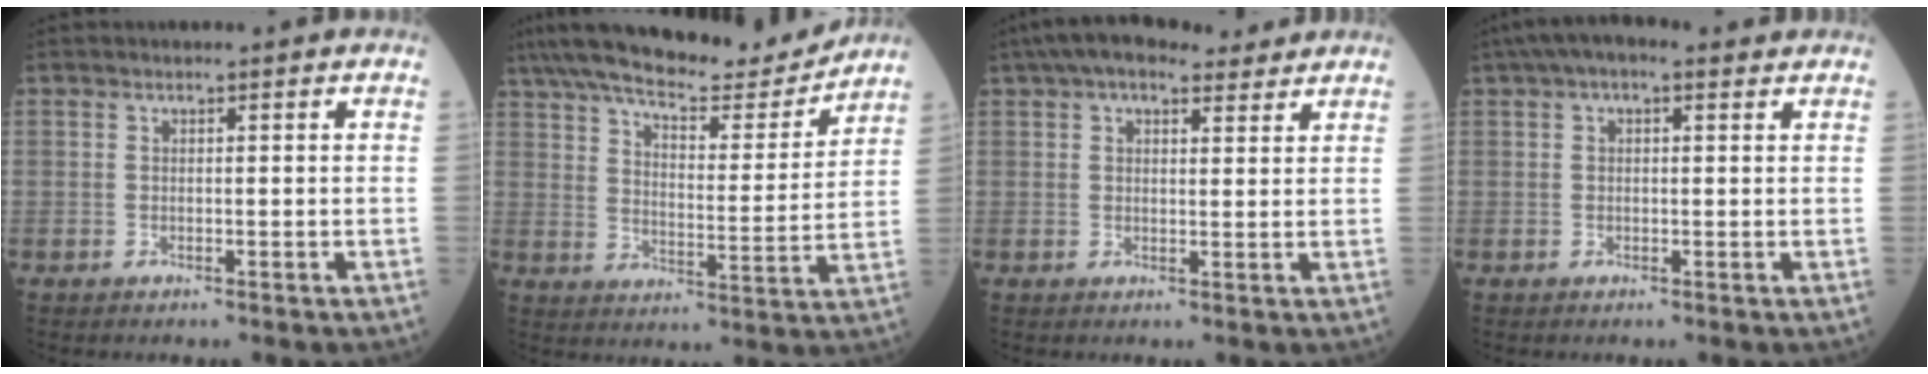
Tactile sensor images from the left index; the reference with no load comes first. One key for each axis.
{"total": 18.0, "fx": 16.1, "fy": 2.9, "fz": 7.5, "tx": -0.129, "ty": -0.004, "tz": 0.234}
{"total": 8.9, "fx": 6.7, "fy": 3.3, "fz": 4.8, "tx": -0.076, "ty": 0.039, "tz": 0.099}
{"total": 5.6, "fx": 3.3, "fy": 2.3, "fz": 3.9, "tx": -0.071, "ty": 0.044, "tz": 0.047}